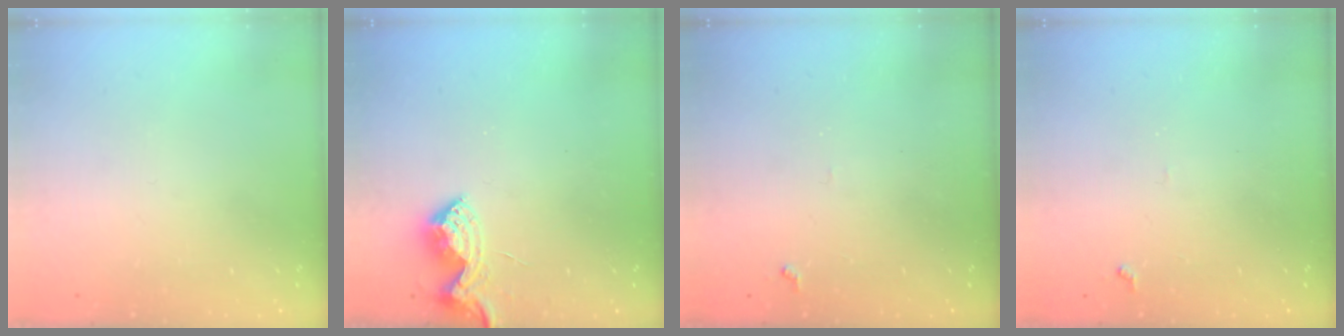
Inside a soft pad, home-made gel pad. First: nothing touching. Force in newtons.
{"total": 8.6, "press": 8.5, "slide": 1.2}
{"total": 4.9, "press": 4.8, "slide": 0.4}
{"total": 4.9, "press": 4.8, "slide": 0.4}